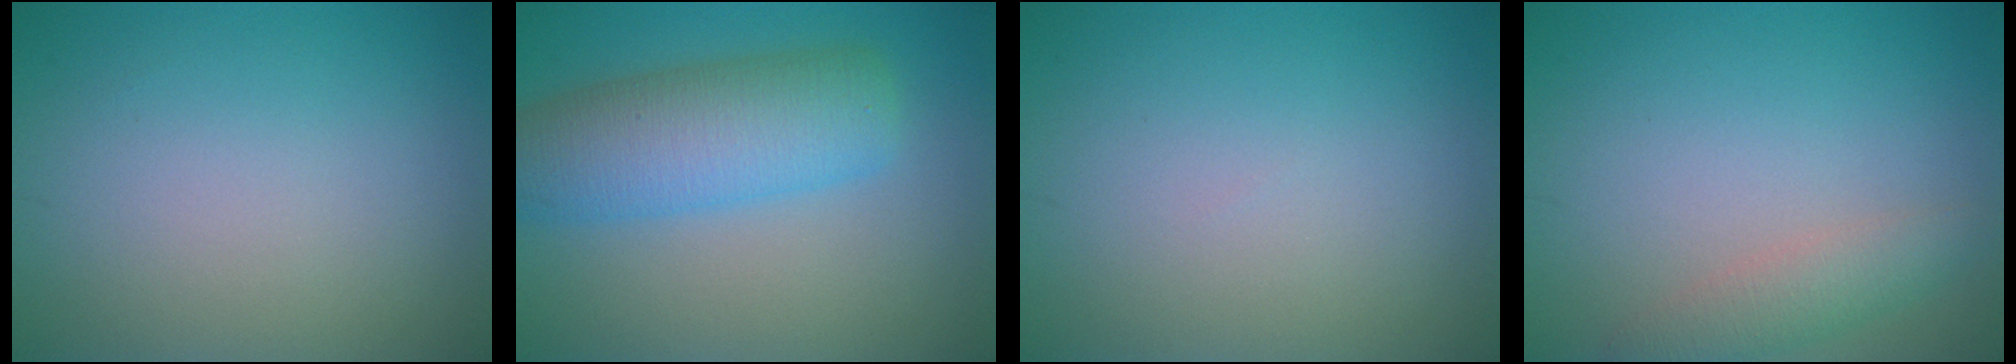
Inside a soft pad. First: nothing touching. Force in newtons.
{"total": 7.2, "press": 7.2, "slide": 0.4}
{"total": 0.0}
{"total": 2.4, "press": 2.4, "slide": 0.2}